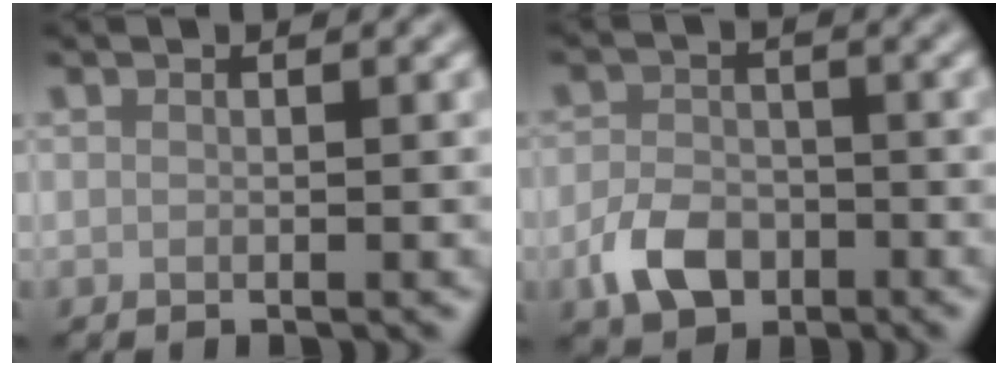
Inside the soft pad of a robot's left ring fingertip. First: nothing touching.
{"total": 4.3, "force": [-2.1, 3.0, 2.3], "torque": [-0.049, -0.004, -0.044]}